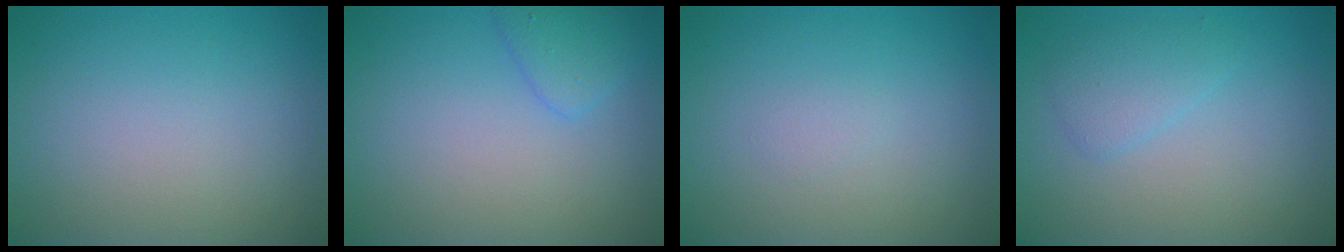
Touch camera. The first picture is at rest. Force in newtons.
{"total": 1.9, "press": 1.9, "slide": 0.1}
{"total": 0.5, "press": 0.5, "slide": 0.1}
{"total": 1.9, "press": 1.9, "slide": 0.1}